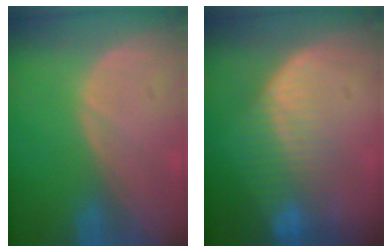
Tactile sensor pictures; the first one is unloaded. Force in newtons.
{"total": 7.3, "press": 6.7, "slide": 2.9}